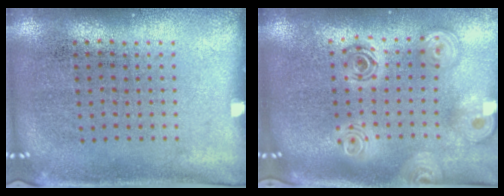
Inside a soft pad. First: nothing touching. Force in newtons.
{"total": 2.5, "press": 1.9, "slide": 1.6}